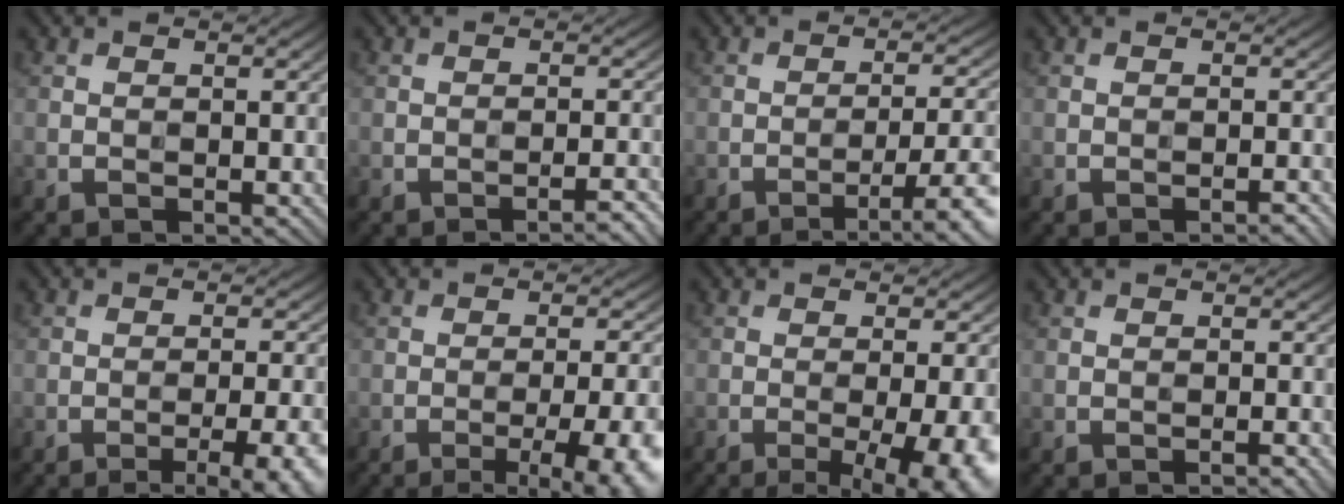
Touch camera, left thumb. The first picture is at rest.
{"total": 2.1, "force": [-1.6, 0.1, 1.5], "torque": [-0.017, 0.009, -0.029]}
{"total": 6.7, "force": [-3.0, 1.6, 5.8], "torque": [-0.090, 0.001, -0.042]}
{"total": 1.0, "force": [-0.7, 0.0, 0.6], "torque": [-0.008, 0.004, -0.016]}
{"total": 9.1, "force": [-5.4, 2.1, 7.0], "torque": [-0.090, 0.009, -0.063]}
{"total": 13.1, "force": [-6.4, 3.8, 10.7], "torque": [-0.112, 0.013, -0.081]}
{"total": 13.1, "force": [-5.7, 4.3, 11.0], "torque": [-0.119, -0.002, -0.060]}
{"total": 1.3, "force": [-0.8, 0.1, 1.0], "torque": [-0.014, 0.003, -0.014]}